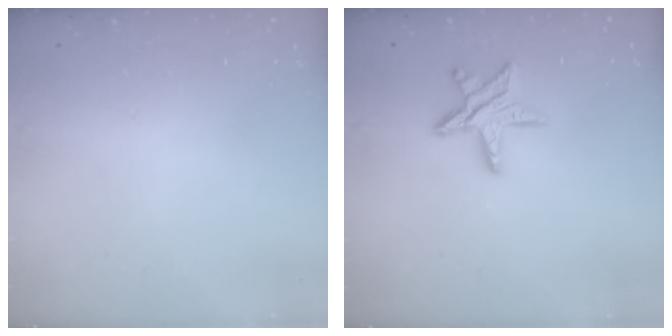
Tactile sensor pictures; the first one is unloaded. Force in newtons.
{"total": 11.5, "press": 11.5, "slide": 1.0}